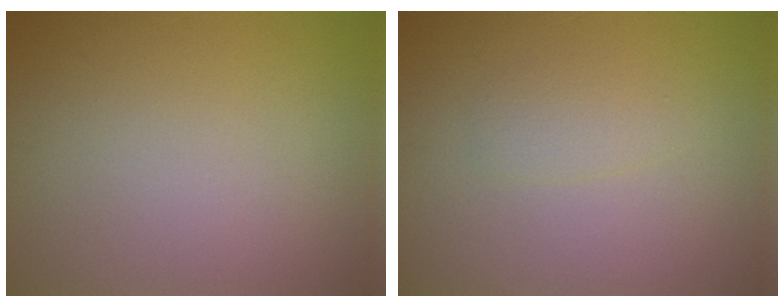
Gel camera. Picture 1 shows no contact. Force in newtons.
{"total": 1.3, "press": 1.3, "slide": 0.0}